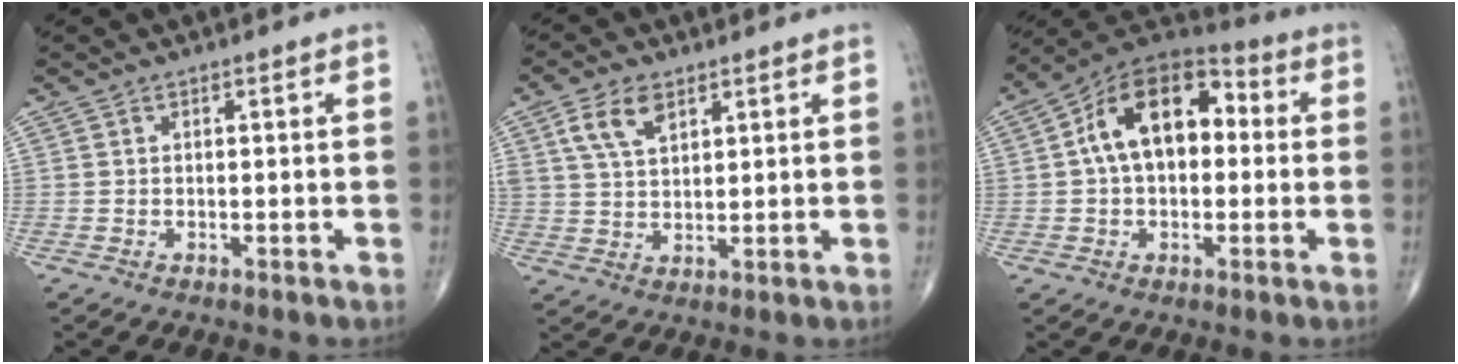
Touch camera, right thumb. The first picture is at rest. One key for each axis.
{"total": 7.1, "fx": 3.5, "fy": 3.9, "fz": 4.8, "tx": -0.084, "ty": -0.010, "tz": 0.070}
{"total": 15.8, "fx": 1.7, "fy": 9.8, "fz": 12.2, "tx": -0.173, "ty": 0.039, "tz": 0.016}